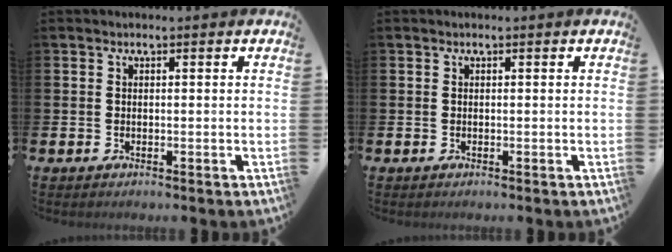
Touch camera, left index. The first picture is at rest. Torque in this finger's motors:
{"motor_torque": [0.00, 0.00, 0.02, 0.01]}